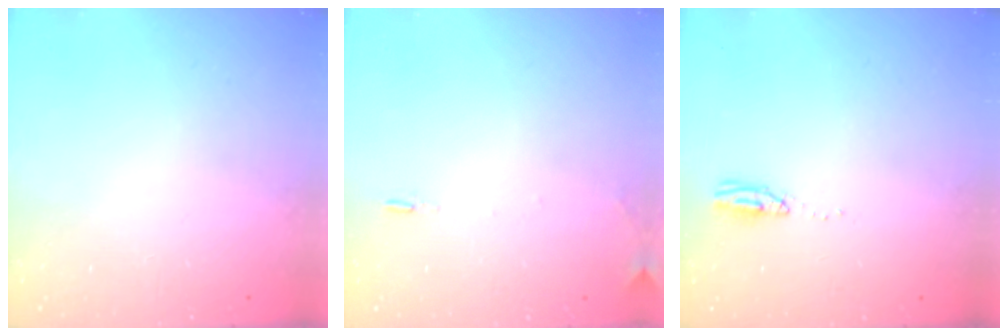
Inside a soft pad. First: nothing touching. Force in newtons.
{"total": 5.6, "press": 5.3, "slide": 1.8}
{"total": 3.7, "press": 3.4, "slide": 1.4}